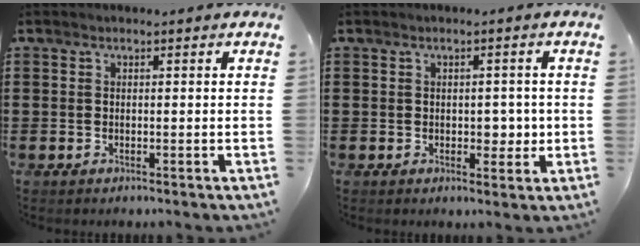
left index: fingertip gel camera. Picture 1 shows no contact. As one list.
[{"total": 3.3, "force": [0.0, 2.3, 2.4], "torque": [-0.026, -0.003, -0.008]}]